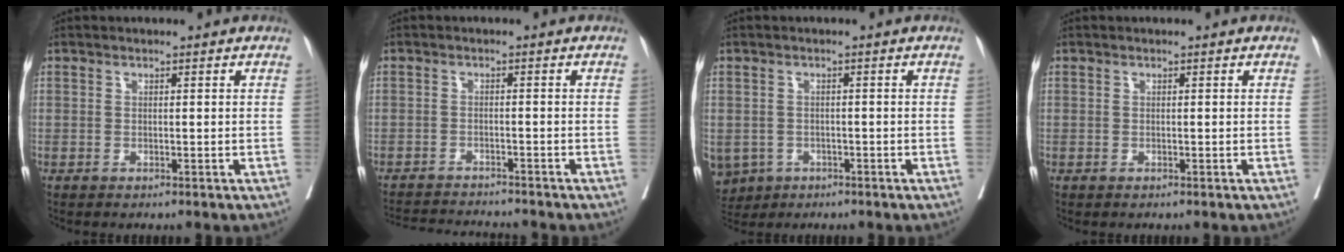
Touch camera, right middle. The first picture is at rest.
{"total": 8.1, "force": [-7.9, 0.2, 1.8], "torque": [-0.025, -0.004, -0.122]}
{"total": 8.9, "force": [-4.1, 7.4, 2.8], "torque": [-0.084, -0.001, -0.056]}
{"total": 0.0}